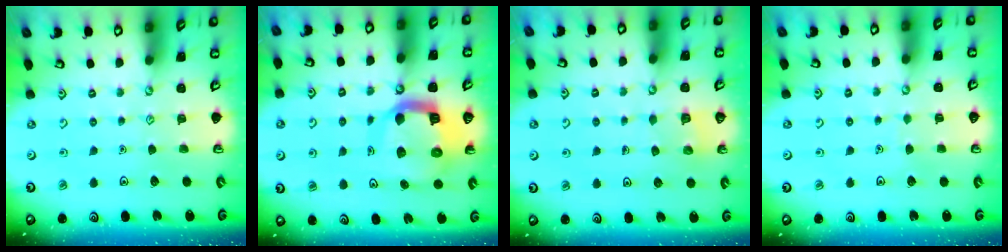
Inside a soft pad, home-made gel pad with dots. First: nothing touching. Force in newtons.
{"total": 13.5, "press": 13.4, "slide": 1.8}
{"total": 3.2, "press": 3.2, "slide": 0.2}
{"total": 1.4, "press": 1.4, "slide": 0.1}